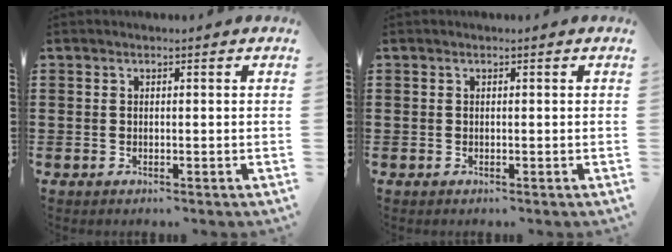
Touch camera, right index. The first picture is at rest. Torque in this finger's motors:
{"motor_torque": [0.00, 0.00, 0.00, 0.00]}